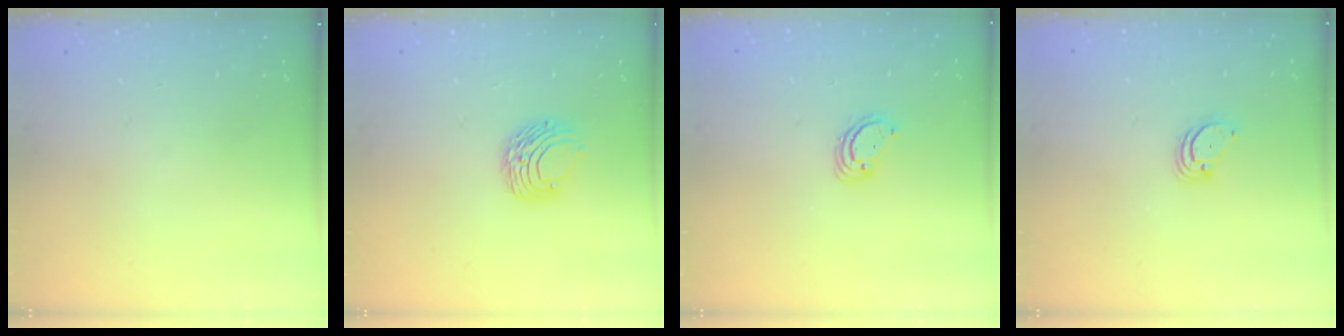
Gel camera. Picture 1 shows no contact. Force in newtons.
{"total": 7.7, "press": 7.7, "slide": 0.3}
{"total": 3.5, "press": 3.5, "slide": 0.1}
{"total": 2.0, "press": 2.0, "slide": 0.1}